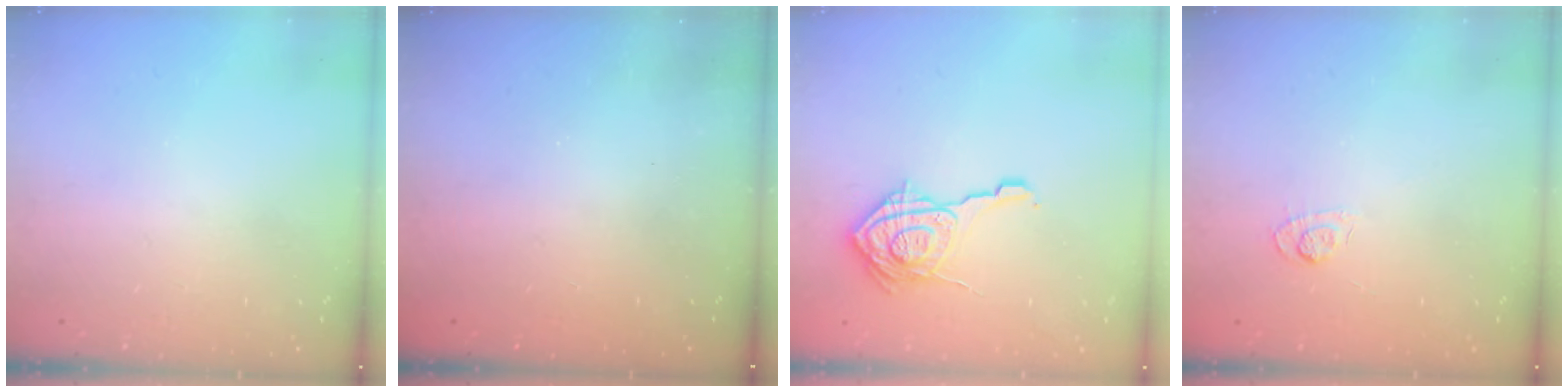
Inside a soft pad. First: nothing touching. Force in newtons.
{"total": 2.6, "press": 2.4, "slide": 0.8}
{"total": 15.4, "press": 15.4, "slide": 0.7}
{"total": 3.5, "press": 3.1, "slide": 1.6}